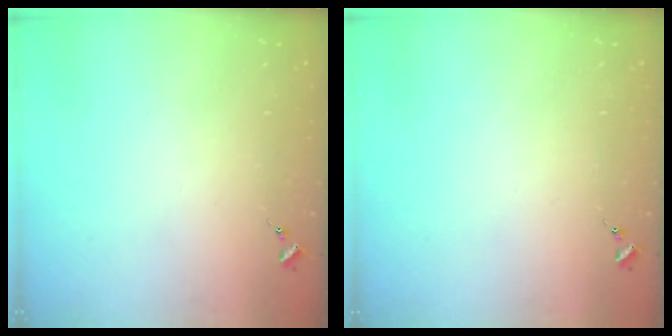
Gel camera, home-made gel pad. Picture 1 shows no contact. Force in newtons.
{"total": 0.0}